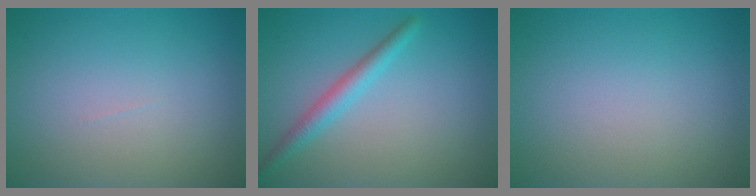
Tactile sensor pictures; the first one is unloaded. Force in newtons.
{"total": 2.3, "press": 2.3, "slide": 0.0}
{"total": 0.0}